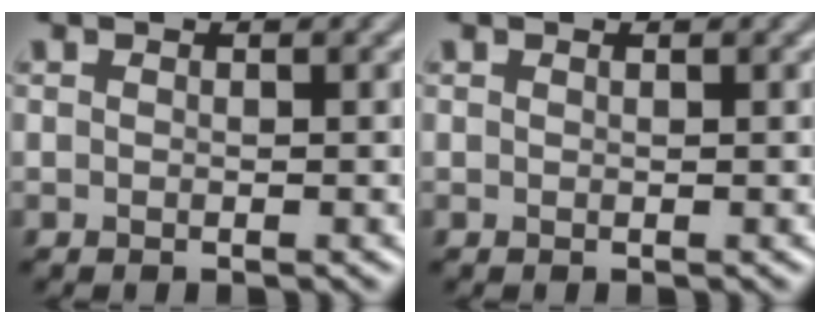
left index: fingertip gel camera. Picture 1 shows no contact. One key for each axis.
{"total": 0.0}